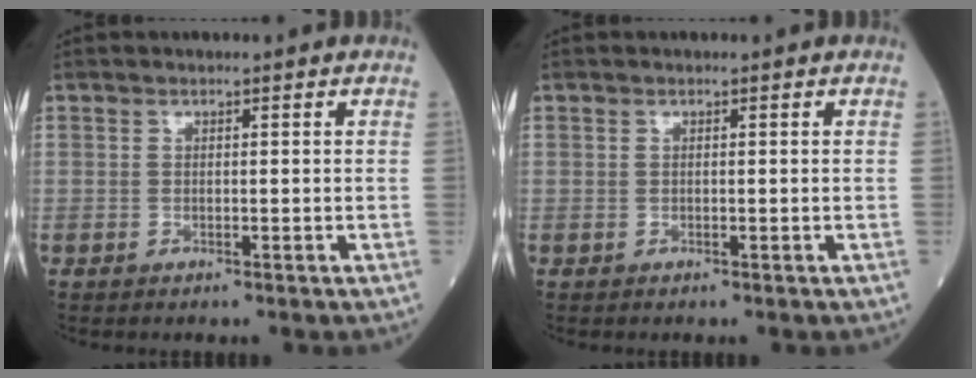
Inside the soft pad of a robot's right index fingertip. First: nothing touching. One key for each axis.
{"total": 0.0}